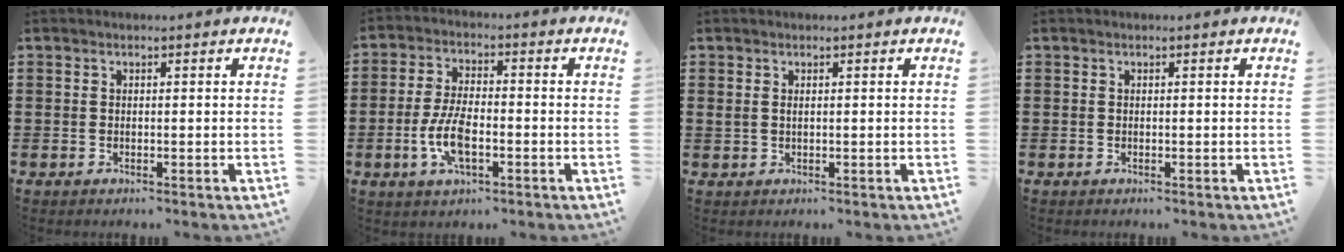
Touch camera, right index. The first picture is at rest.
{"total": 6.5, "force": [-1.8, 2.7, 5.7], "torque": [-0.129, -0.003, -0.037]}
{"total": 0.6, "force": [0.3, 0.2, 0.4], "torque": [-0.009, 0.004, 0.006]}
{"total": 0.0}